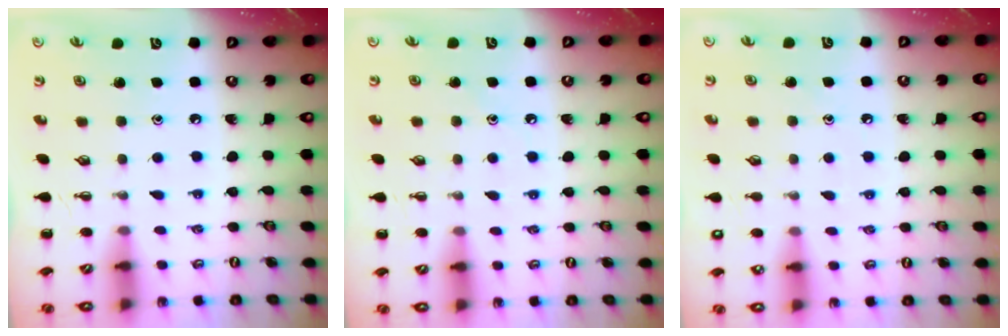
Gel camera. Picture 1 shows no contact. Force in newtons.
{"total": 7.4, "press": 7.1, "slide": 2.1}
{"total": 7.2, "press": 6.8, "slide": 2.3}